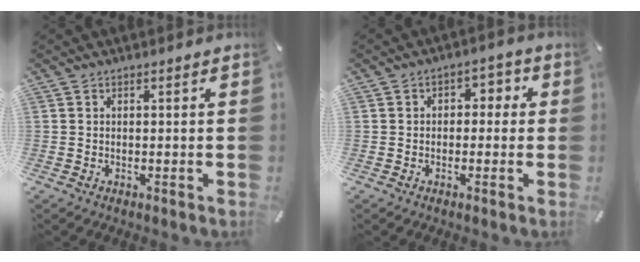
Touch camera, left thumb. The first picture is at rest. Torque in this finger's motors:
{"motor_torque": [0.07, 0.04, -0.12, 0.20, 0.02]}